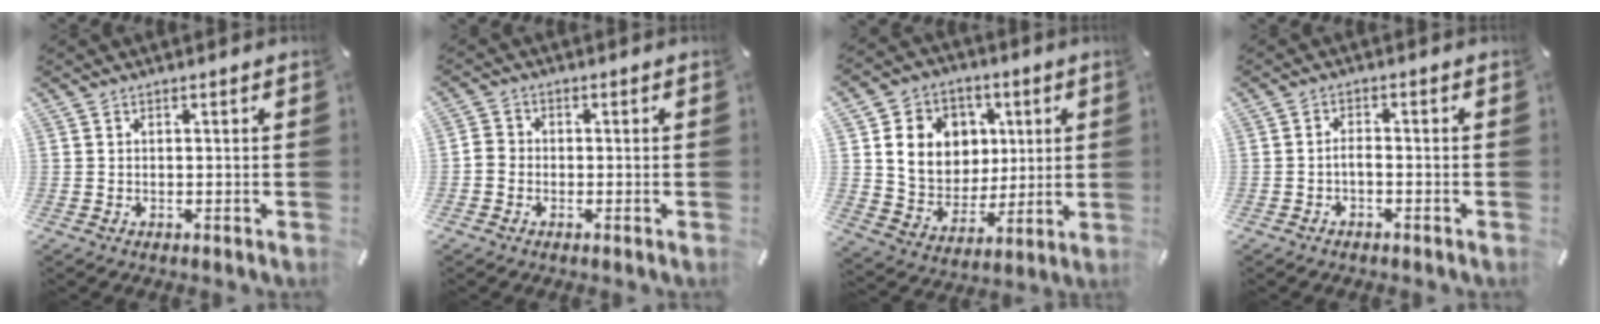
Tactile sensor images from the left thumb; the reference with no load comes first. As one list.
[{"total": 2.4, "force": [-1.1, 2.0, 0.8], "torque": [-0.012, 0.009, -0.022]}, {"total": 13.2, "force": [3.4, 12.0, 4.4], "torque": [-0.071, -0.012, 0.076]}, {"total": 2.2, "force": [-1.2, 1.0, 1.5], "torque": [-0.036, 0.004, -0.026]}]